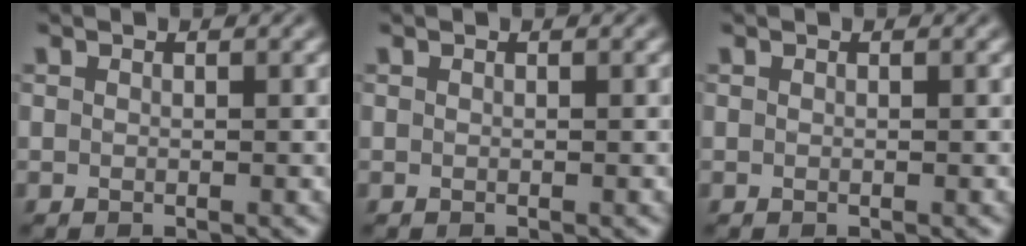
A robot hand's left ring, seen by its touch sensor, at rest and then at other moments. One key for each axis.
{"total": 0.0}
{"total": 0.0}